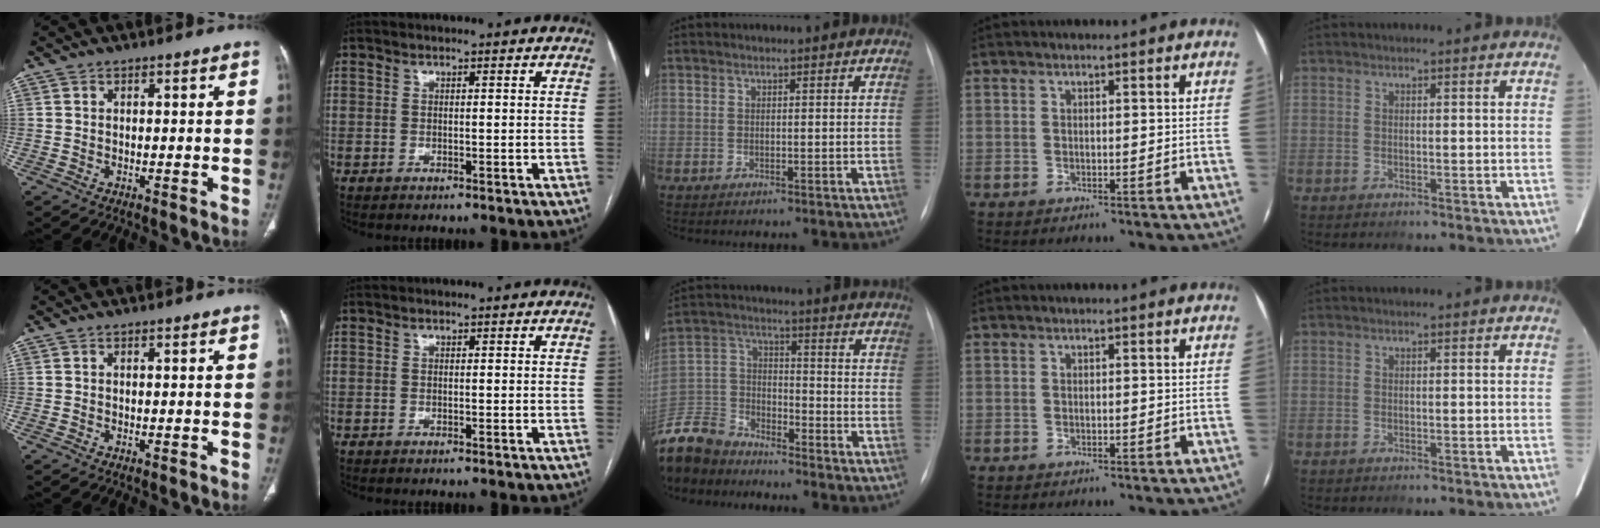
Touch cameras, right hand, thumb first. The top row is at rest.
{"middle": {"total": 12.0, "force": [-11.1, 3.8, 2.5], "torque": [-0.062, 0.004, -0.216]}}